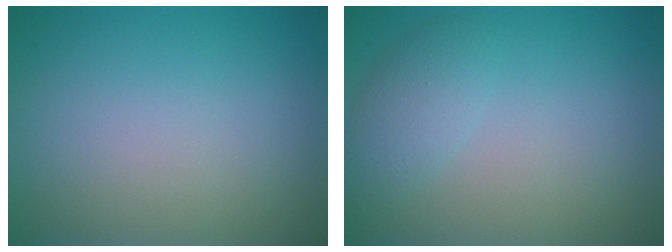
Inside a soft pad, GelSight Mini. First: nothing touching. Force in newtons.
{"total": 2.3, "press": 2.3, "slide": 0.1}